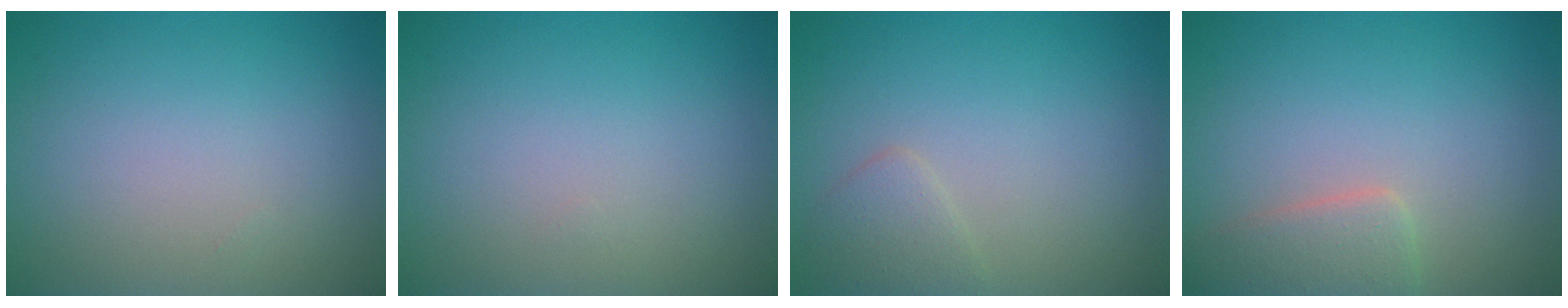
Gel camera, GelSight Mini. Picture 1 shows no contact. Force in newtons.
{"total": 0.0}
{"total": 1.6, "press": 1.6, "slide": 0.1}
{"total": 2.9, "press": 2.9, "slide": 0.3}